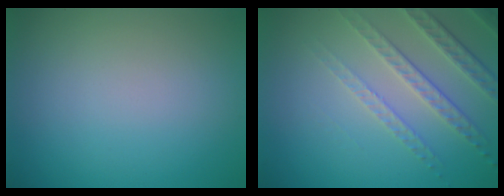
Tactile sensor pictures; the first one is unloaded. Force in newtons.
{"total": 4.7, "press": 3.3, "slide": 3.3}